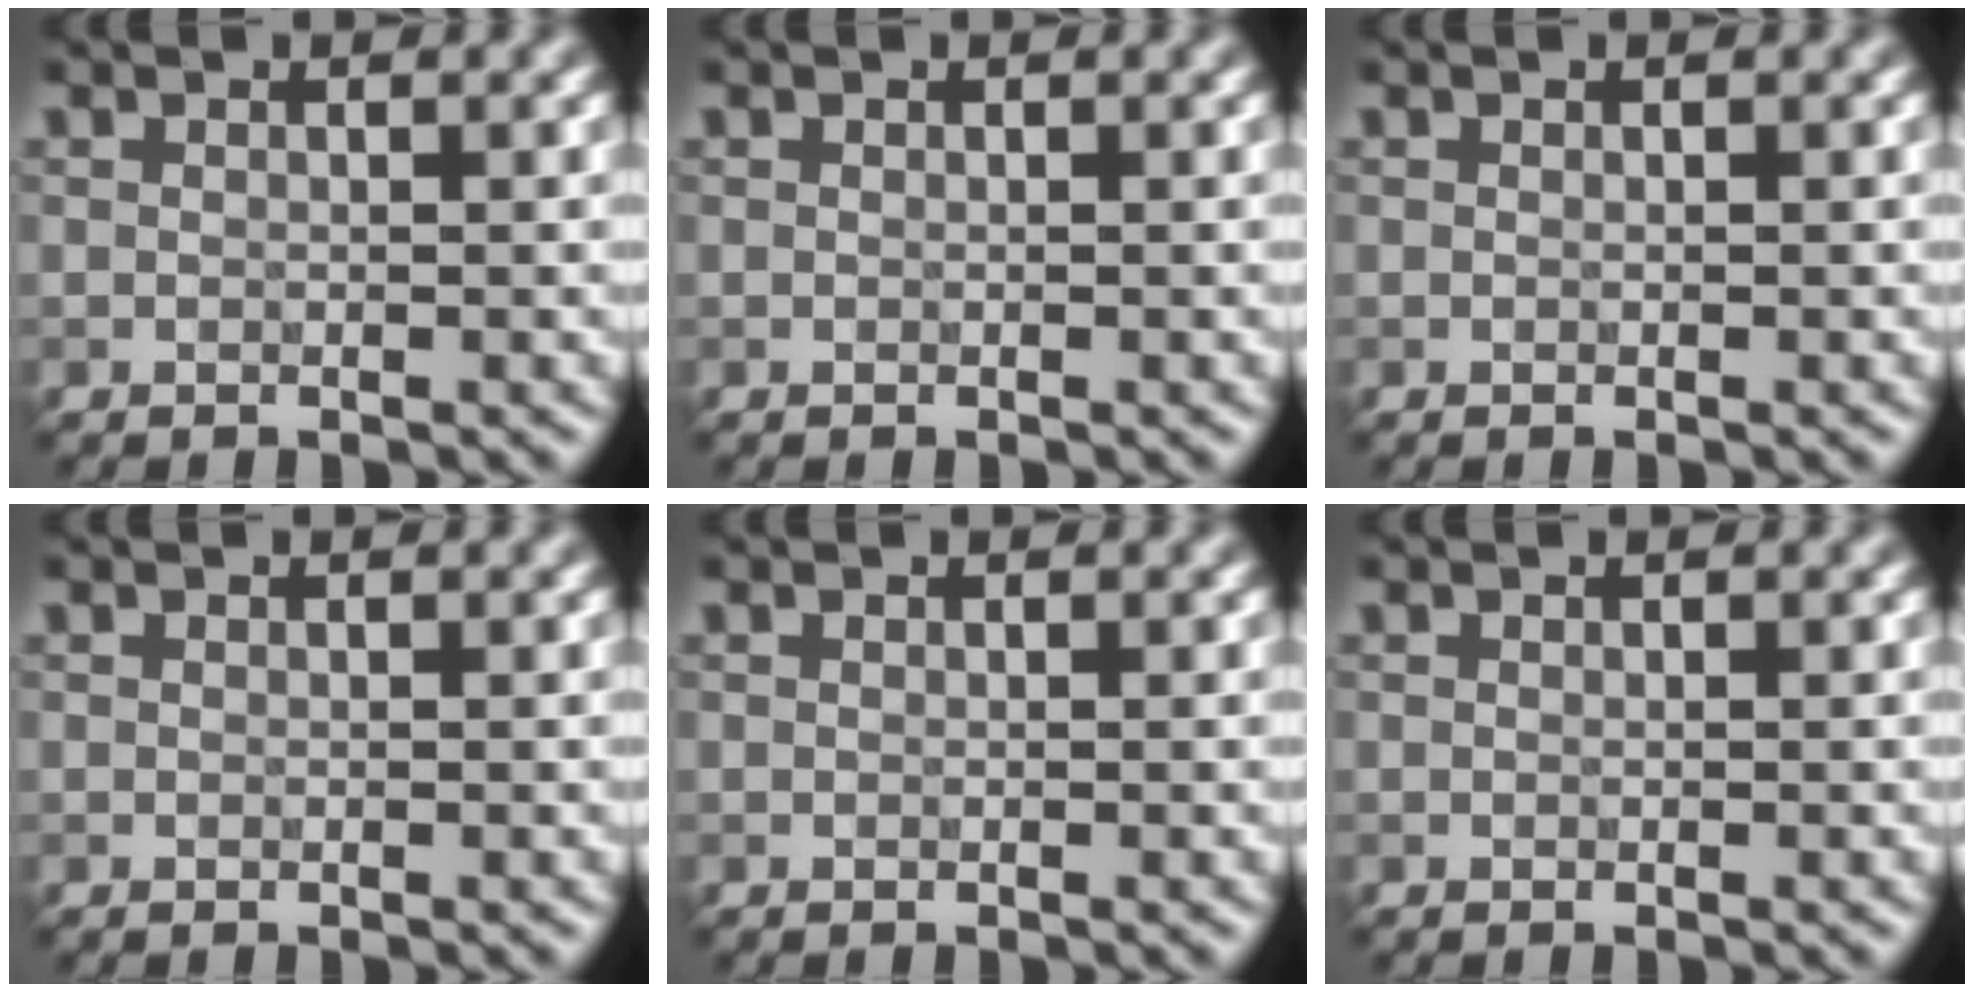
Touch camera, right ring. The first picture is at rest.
{"total": 0.0}
{"total": 0.0}
{"total": 0.0}
{"total": 0.0}
{"total": 0.0}